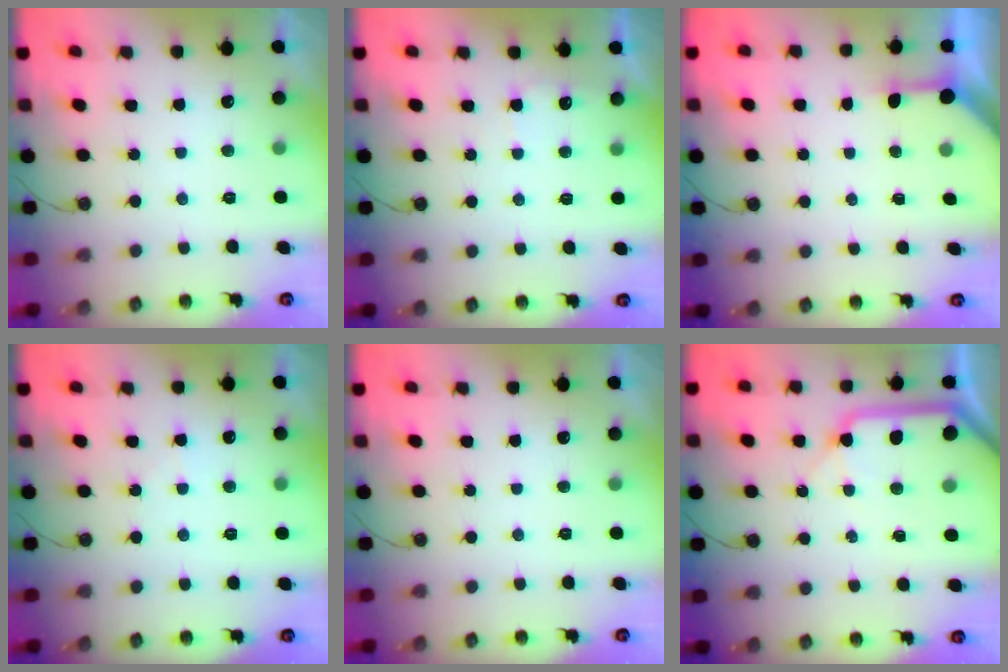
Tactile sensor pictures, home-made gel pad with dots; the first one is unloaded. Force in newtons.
{"total": 3.0, "press": 3.0, "slide": 0.3}
{"total": 2.7, "press": 2.6, "slide": 0.3}
{"total": 3.6, "press": 3.6, "slide": 0.5}
{"total": 0.0}
{"total": 12.8, "press": 12.8, "slide": 1.4}